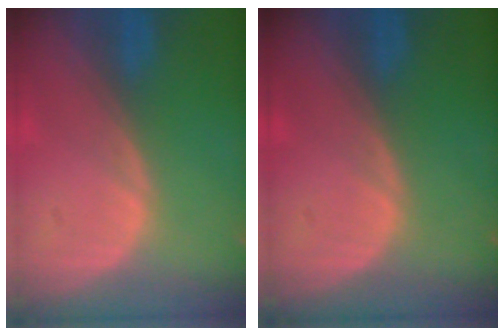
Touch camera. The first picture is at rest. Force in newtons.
{"total": 0.0}